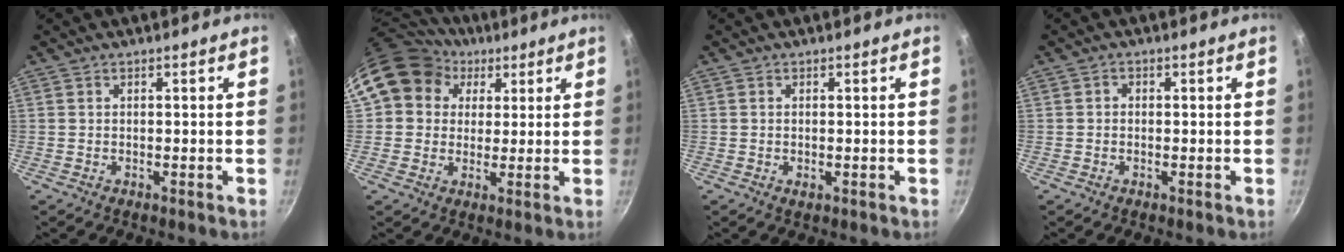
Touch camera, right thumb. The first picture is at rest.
{"total": 12.9, "force": [5.4, 10.7, 4.6], "torque": [-0.057, 0.005, 0.084]}
{"total": 1.1, "force": [-0.2, 0.5, 1.0], "torque": [-0.017, -0.002, -0.003]}
{"total": 1.0, "force": [-0.2, 0.8, 0.4], "torque": [-0.006, 0.005, -0.003]}